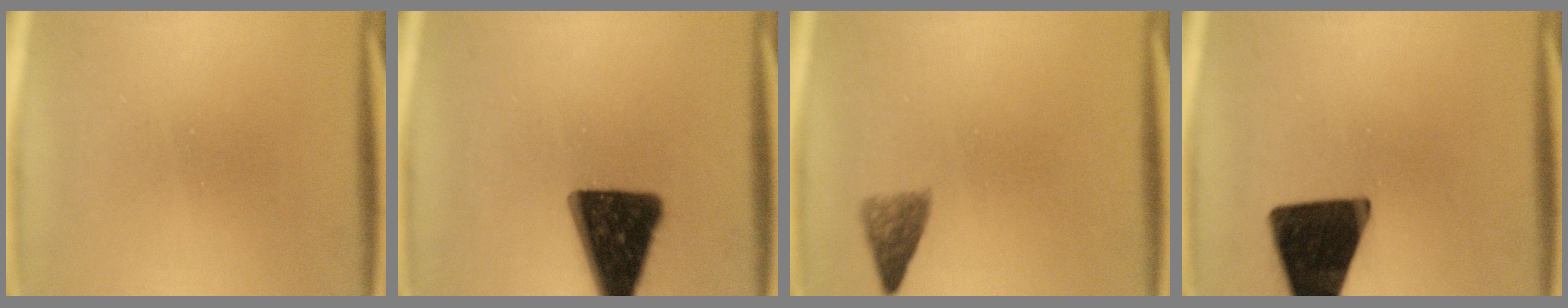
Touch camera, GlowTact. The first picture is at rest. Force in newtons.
{"total": 15.9}
{"total": 2.9}
{"total": 17.1}